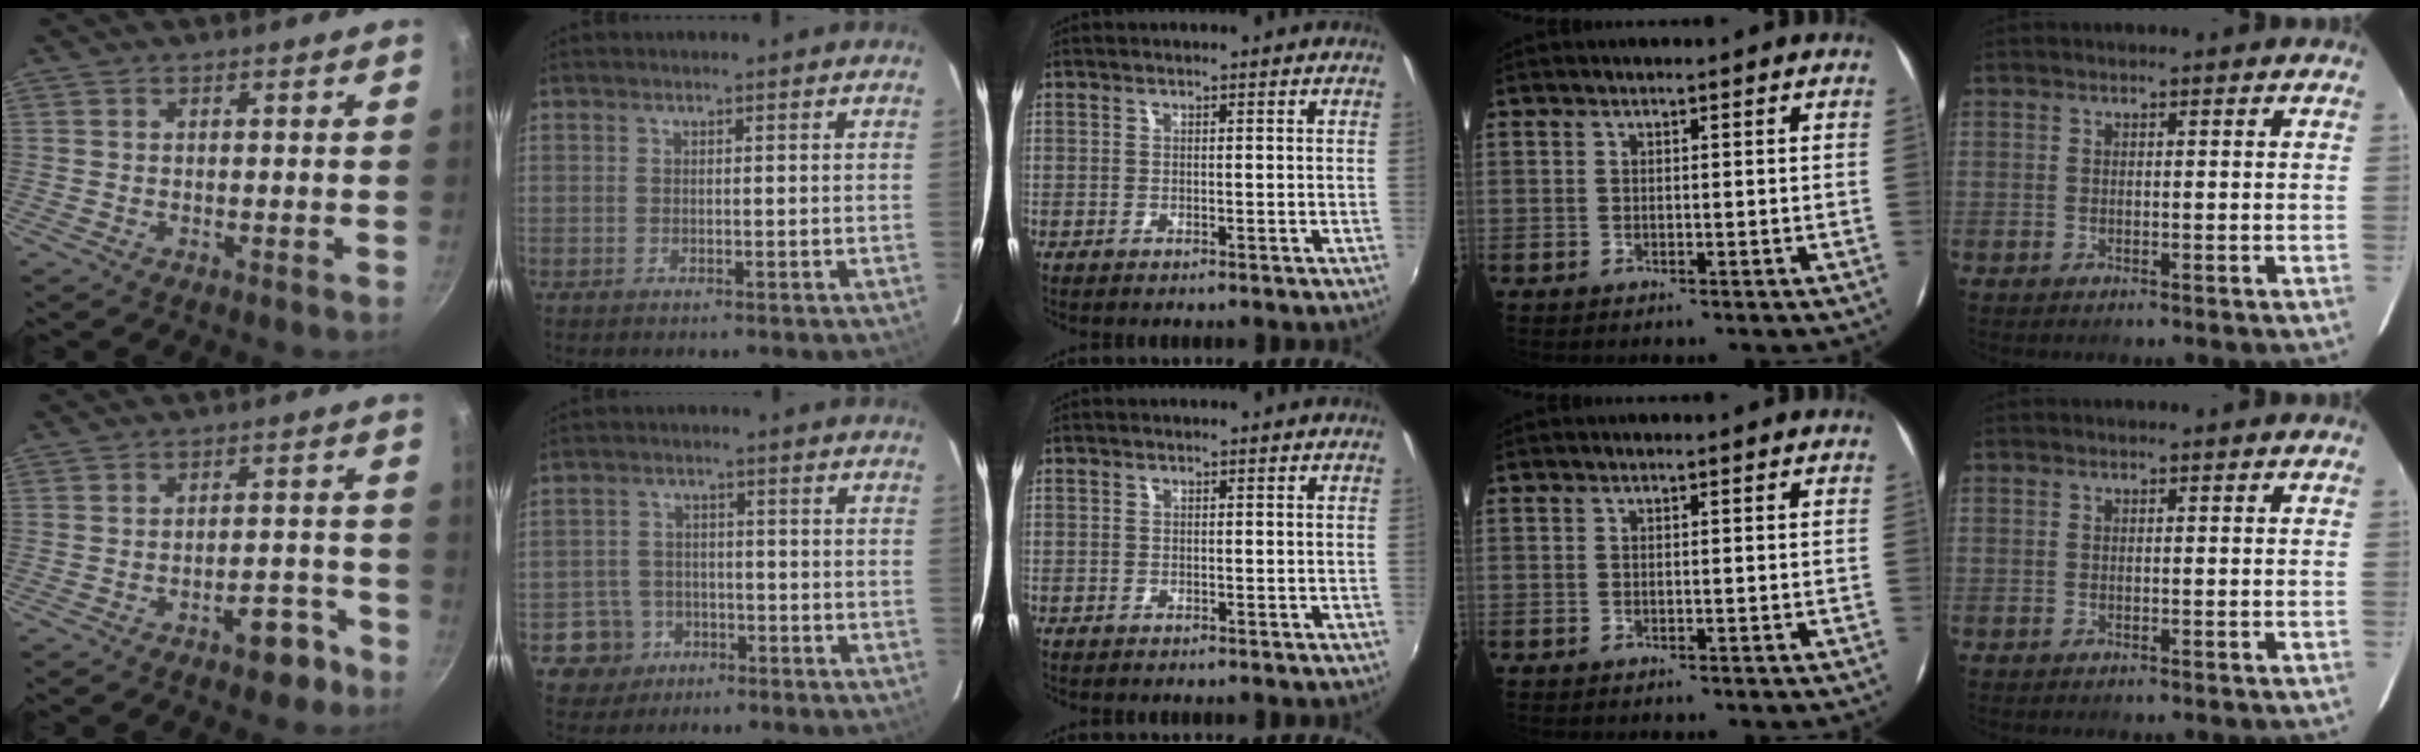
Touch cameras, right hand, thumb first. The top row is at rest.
{"thumb": {"total": 6.4, "force": [-4.1, 2.9, 3.9], "torque": [-0.026, 0.045, -0.043]}, "index": {"total": 6.4, "force": [-3.0, 5.6, 0.4], "torque": [-0.026, 0.022, -0.046]}, "middle": {"total": 0.7, "force": [-0.5, 0.4, 0.0], "torque": [-0.003, 0.002, -0.009]}}